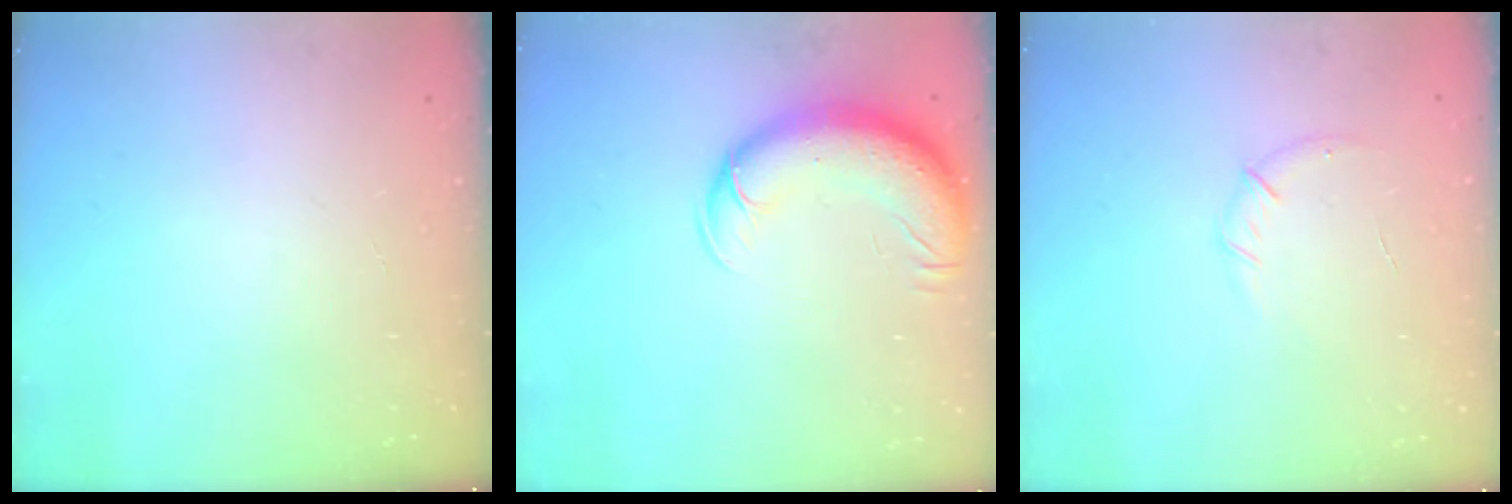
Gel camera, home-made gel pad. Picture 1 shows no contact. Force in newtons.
{"total": 12.2, "press": 11.8, "slide": 3.2}
{"total": 6.8, "press": 6.6, "slide": 1.9}